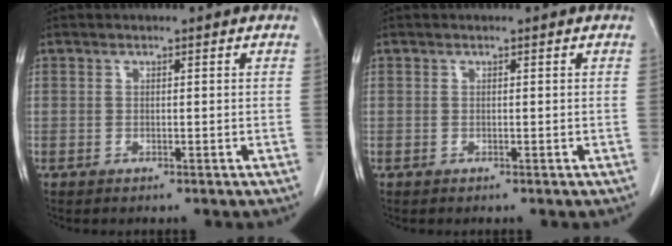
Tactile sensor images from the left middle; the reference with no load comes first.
{"total": 0.0}